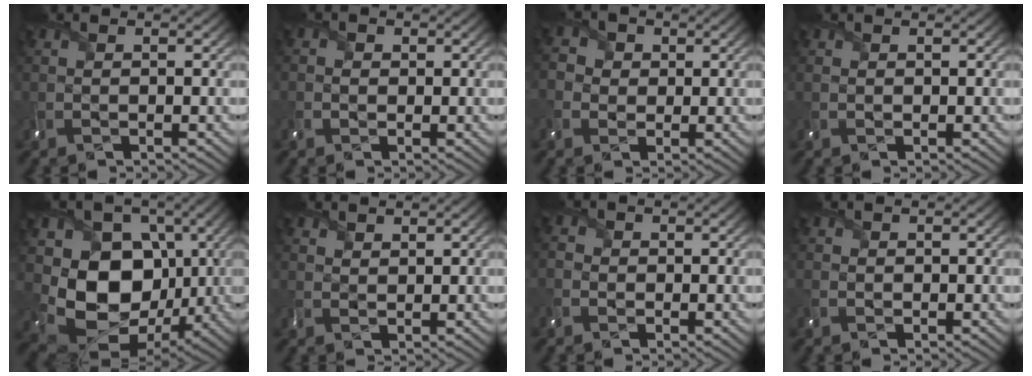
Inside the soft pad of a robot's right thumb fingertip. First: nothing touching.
{"total": 1.6, "force": [-0.1, 1.5, 0.6], "torque": [-0.012, 0.001, -0.002]}
{"total": 3.4, "force": [0.1, 3.3, 0.9], "torque": [-0.037, 0.004, 0.001]}
{"total": 1.0, "force": [0.4, 0.8, 0.4], "torque": [-0.012, 0.001, 0.010]}
{"total": 14.0, "force": [0.3, 11.3, 8.2], "torque": [-0.156, -0.031, 0.007]}
{"total": 1.8, "force": [1.5, 0.8, 0.5], "torque": [-0.013, -0.001, 0.037]}
{"total": 1.8, "force": [-0.4, 1.7, 0.5], "torque": [-0.013, -0.001, -0.011]}
{"total": 1.0, "force": [0.1, 0.9, 0.4], "torque": [-0.011, -0.001, 0.003]}